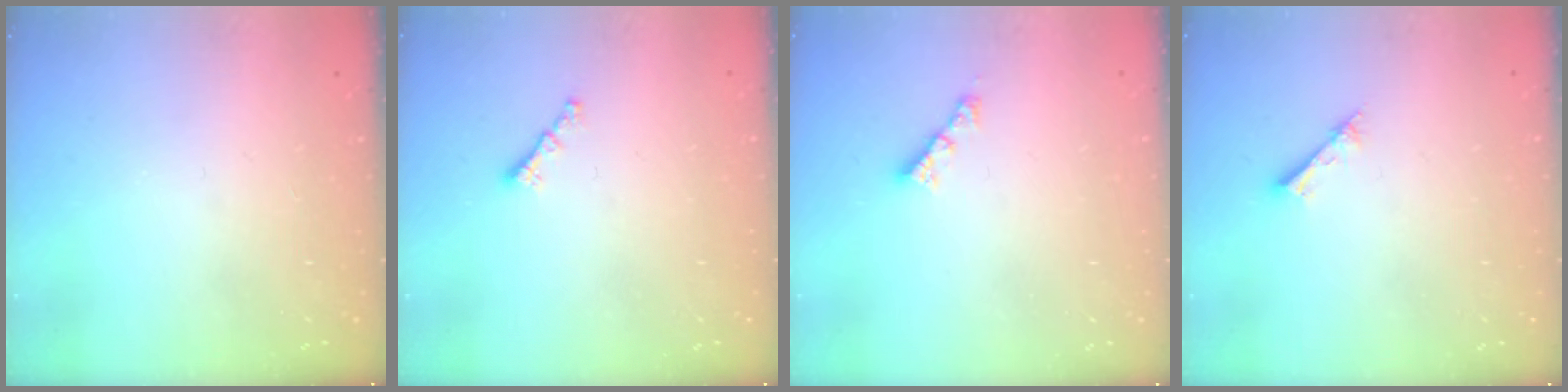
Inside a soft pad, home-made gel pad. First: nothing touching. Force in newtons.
{"total": 0.6, "press": 0.5, "slide": 0.4}
{"total": 2.6, "press": 2.6, "slide": 0.1}
{"total": 1.2, "press": 1.2, "slide": 0.1}